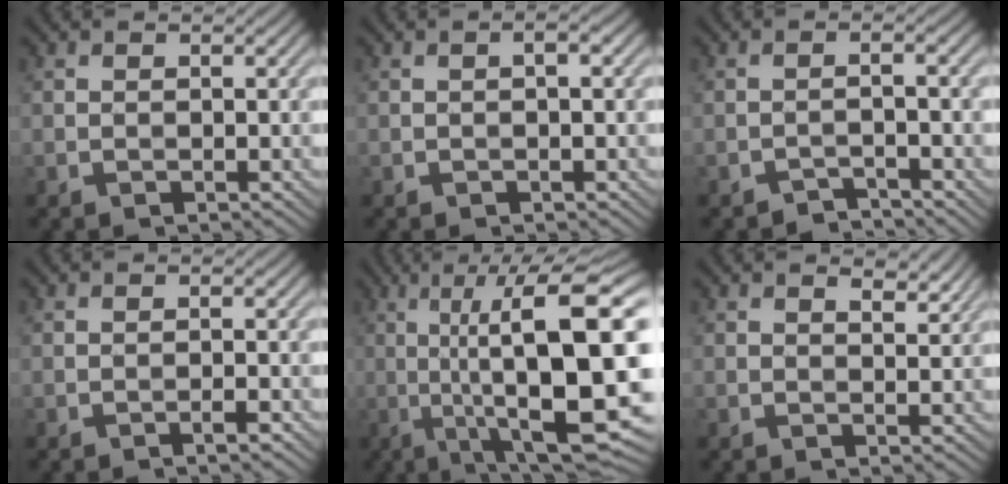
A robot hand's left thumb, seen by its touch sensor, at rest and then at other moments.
{"total": 1.5, "force": [-0.1, 0.2, 1.5], "torque": [-0.025, 0.004, -0.001]}
{"total": 2.2, "force": [-2.0, -0.1, 0.8], "torque": [-0.014, 0.009, -0.044]}
{"total": 1.0, "force": [-0.8, -0.2, 0.7], "torque": [-0.012, 0.006, -0.012]}
{"total": 18.0, "force": [-1.0, 4.8, 17.3], "torque": [-0.251, 0.017, -0.003]}
{"total": 2.6, "force": [2.0, 0.6, 1.5], "torque": [-0.028, -0.005, 0.039]}